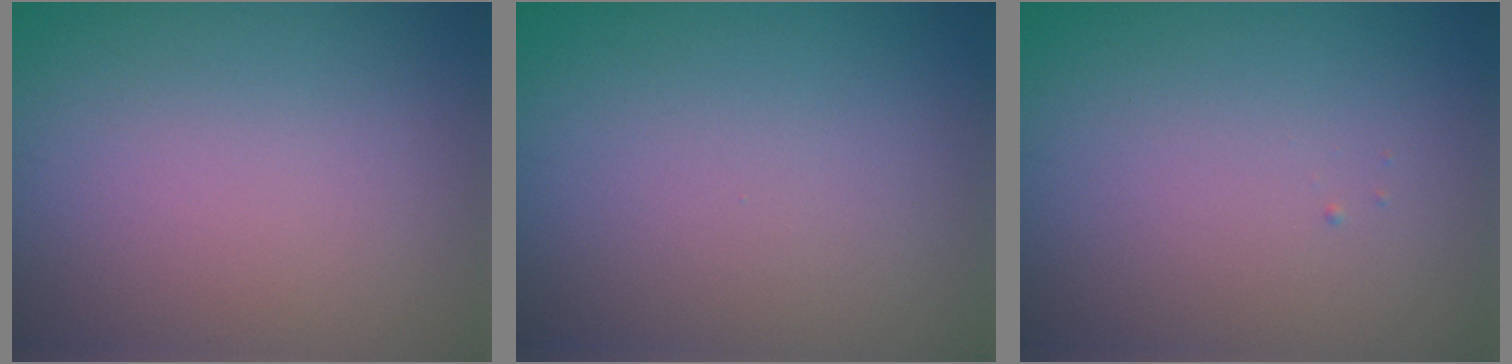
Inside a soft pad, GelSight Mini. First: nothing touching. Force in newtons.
{"total": 0.0}
{"total": 0.0}